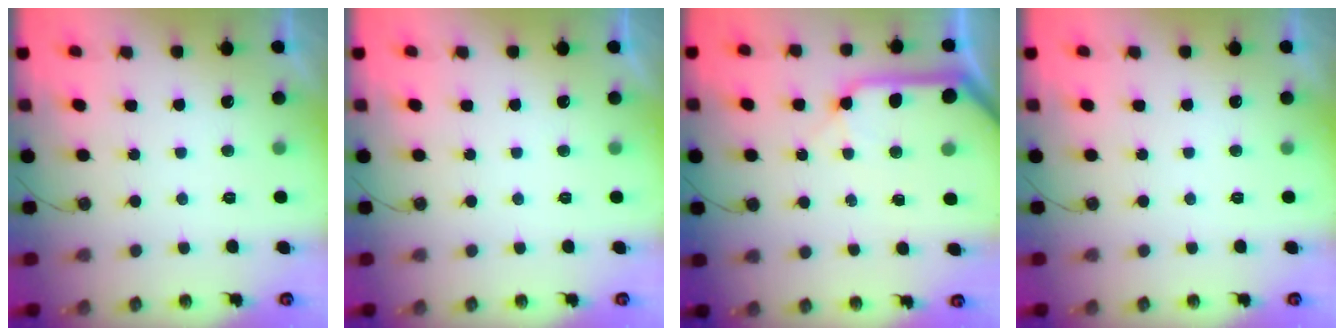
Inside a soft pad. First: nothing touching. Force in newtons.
{"total": 0.0}
{"total": 12.9, "press": 12.8, "slide": 2.0}
{"total": 0.0}